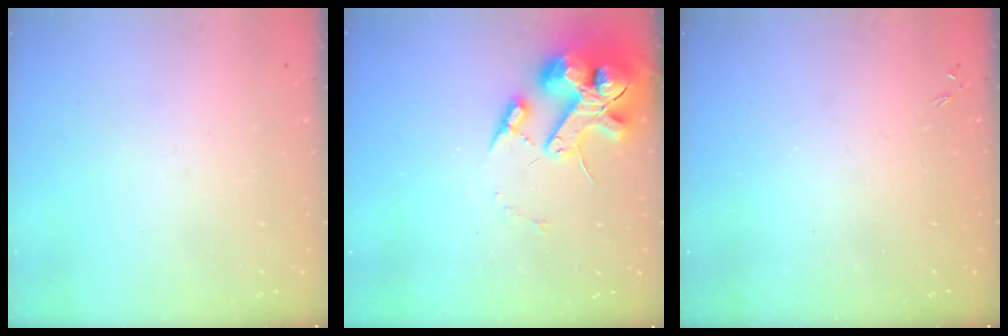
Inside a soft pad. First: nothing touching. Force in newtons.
{"total": 16.4, "press": 16.2, "slide": 2.5}
{"total": 0.0}